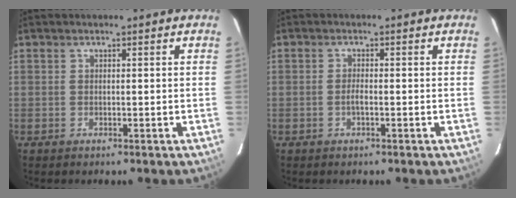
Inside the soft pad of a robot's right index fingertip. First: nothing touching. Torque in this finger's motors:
{"motor_torque": [0.24, -0.14, 0.15, 0.04]}